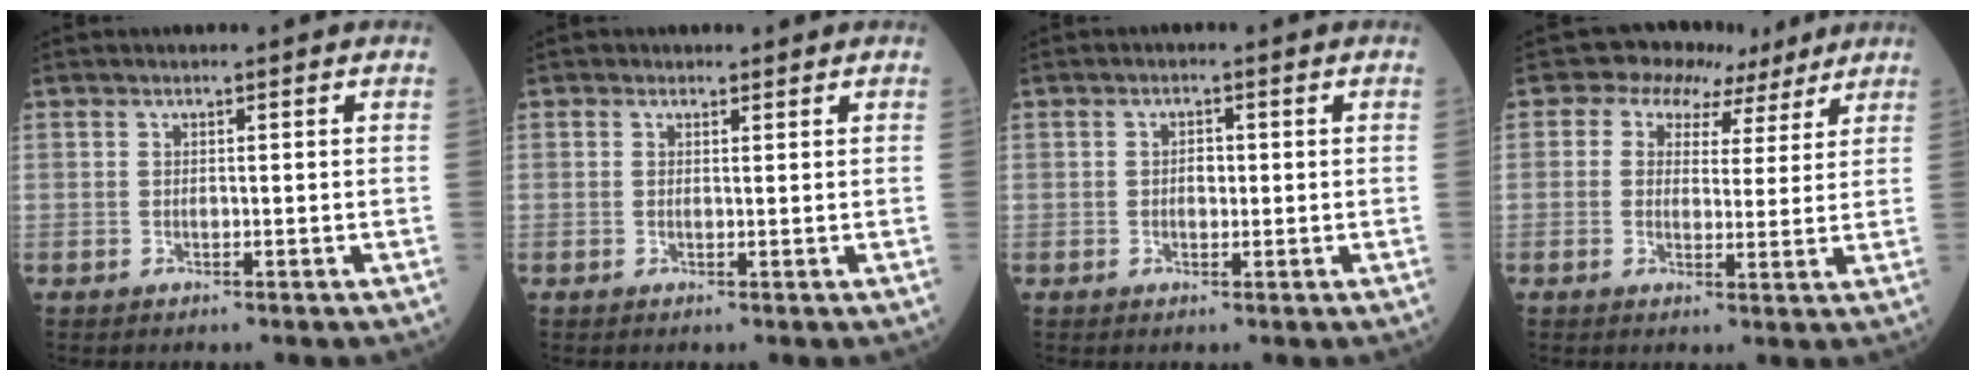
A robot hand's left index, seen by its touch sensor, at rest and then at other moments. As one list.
[{"total": 0.9, "force": [0.6, 0.7, 0.0], "torque": [0.002, -0.002, 0.004]}, {"total": 1.7, "force": [0.0, 1.1, 1.3], "torque": [-0.021, 0.003, -0.002]}, {"total": 6.7, "force": [4.4, 4.8, 1.6], "torque": [-0.015, 0.023, 0.053]}]